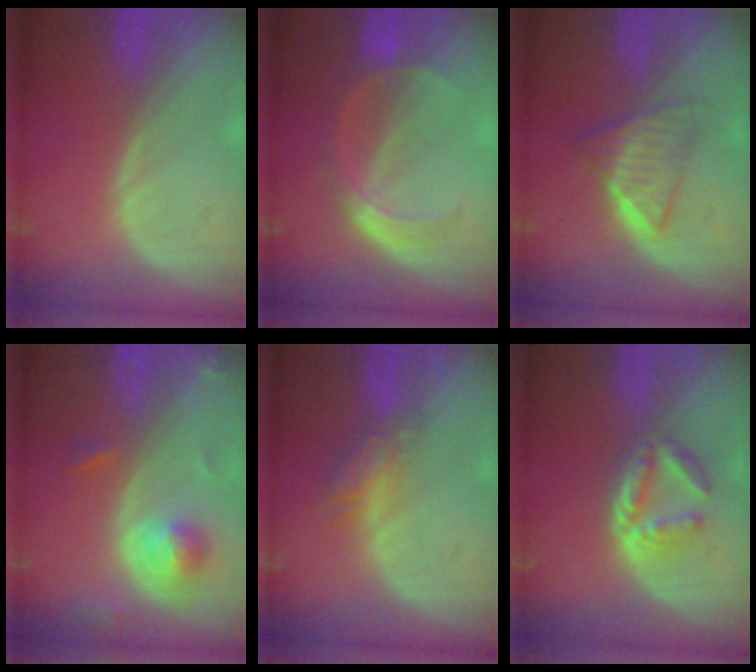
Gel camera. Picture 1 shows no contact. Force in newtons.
{"total": 5.1, "press": 5.0, "slide": 0.8}
{"total": 6.2, "press": 5.4, "slide": 3.0}
{"total": 5.5, "press": 4.9, "slide": 2.3}
{"total": 4.7, "press": 4.2, "slide": 2.1}
{"total": 5.3, "press": 5.0, "slide": 2.0}